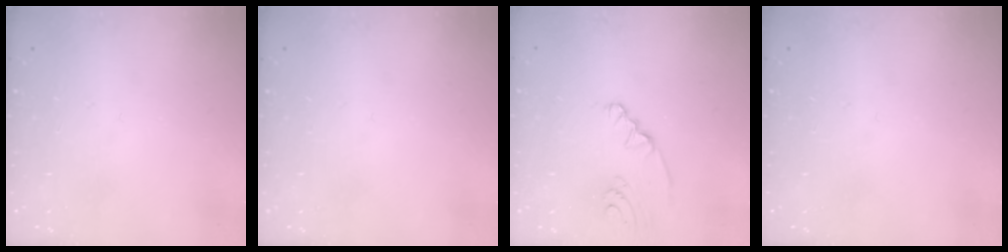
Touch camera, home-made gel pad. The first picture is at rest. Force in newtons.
{"total": 0.0}
{"total": 3.2, "press": 3.0, "slide": 1.1}
{"total": 0.0}